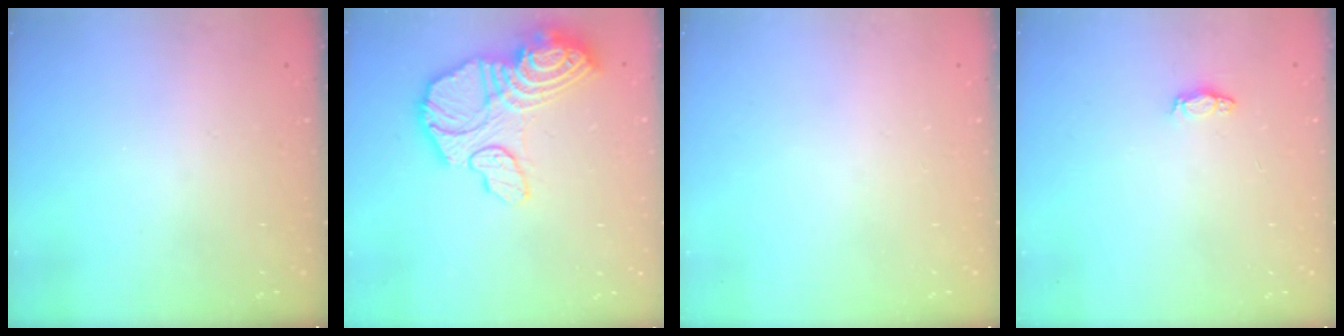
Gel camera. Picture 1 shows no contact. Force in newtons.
{"total": 22.0, "press": 21.9, "slide": 2.4}
{"total": 0.0}
{"total": 3.0, "press": 2.9, "slide": 0.4}